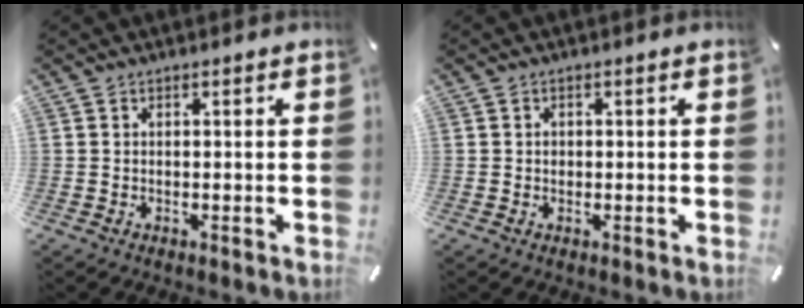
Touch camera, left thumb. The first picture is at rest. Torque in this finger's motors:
{"motor_torque": [0.12, 0.08, 0.02, -0.14, 0.03]}